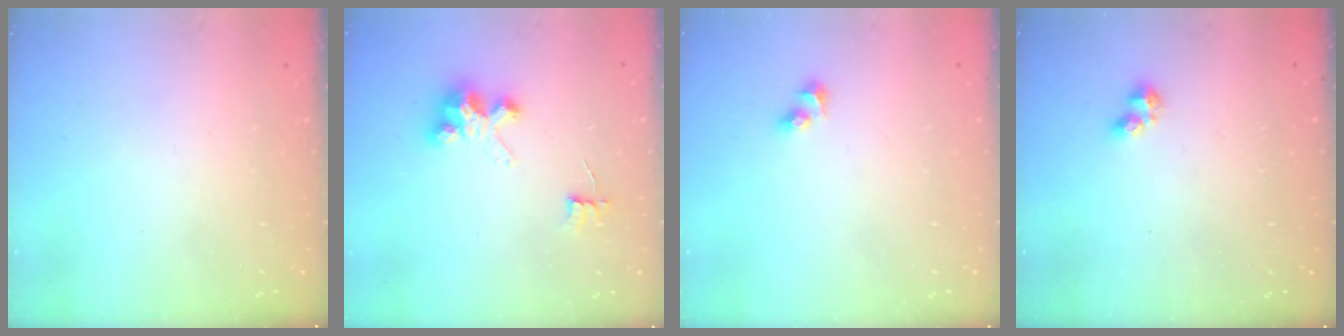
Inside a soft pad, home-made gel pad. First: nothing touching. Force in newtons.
{"total": 5.0, "press": 5.0, "slide": 0.3}
{"total": 4.1, "press": 3.5, "slide": 2.1}
{"total": 2.4, "press": 2.3, "slide": 0.6}